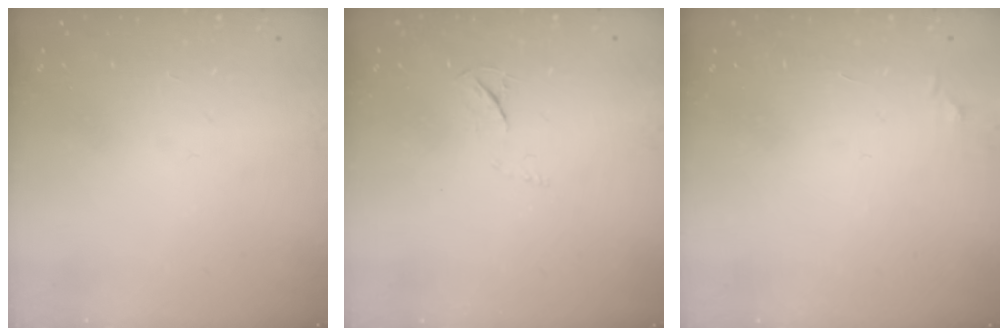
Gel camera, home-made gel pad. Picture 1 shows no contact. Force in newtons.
{"total": 3.6, "press": 3.6, "slide": 0.5}
{"total": 3.3, "press": 3.2, "slide": 0.5}